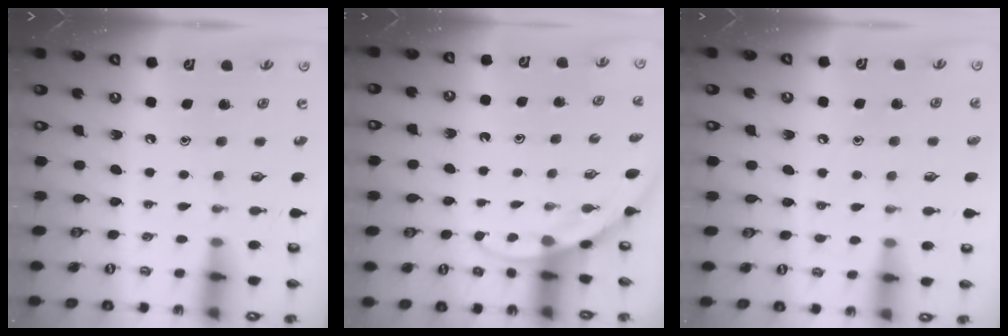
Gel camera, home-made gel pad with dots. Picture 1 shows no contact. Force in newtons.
{"total": 4.6, "press": 4.5, "slide": 0.3}
{"total": 4.9, "press": 4.9, "slide": 0.5}